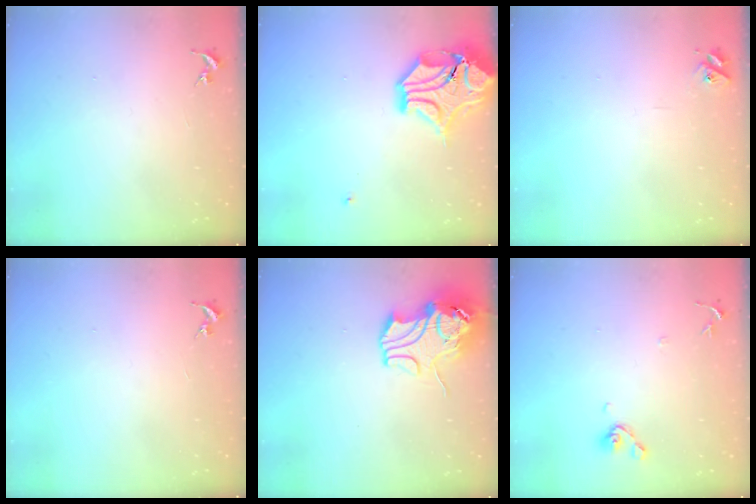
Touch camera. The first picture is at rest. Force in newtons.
{"total": 16.3, "press": 16.1, "slide": 2.5}
{"total": 3.2, "press": 3.2, "slide": 0.4}
{"total": 0.0}
{"total": 12.1, "press": 11.9, "slide": 1.8}
{"total": 7.2, "press": 6.8, "slide": 2.3}